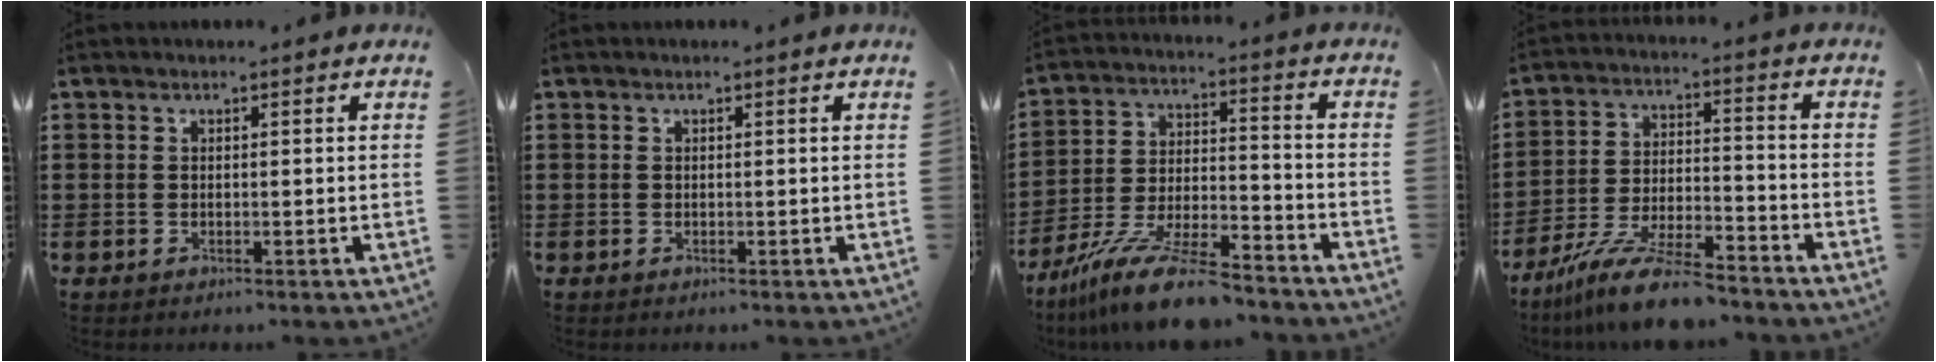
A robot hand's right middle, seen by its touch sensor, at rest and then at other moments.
{"total": 0.0}
{"total": 13.1, "force": [-10.9, 1.7, 7.0], "torque": [-0.127, 0.029, -0.204]}
{"total": 11.1, "force": [-9.5, 1.4, 5.6], "torque": [-0.110, 0.020, -0.184]}